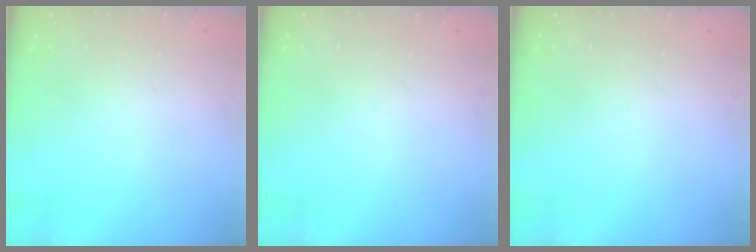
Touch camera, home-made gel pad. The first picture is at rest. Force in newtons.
{"total": 0.0}
{"total": 0.0}